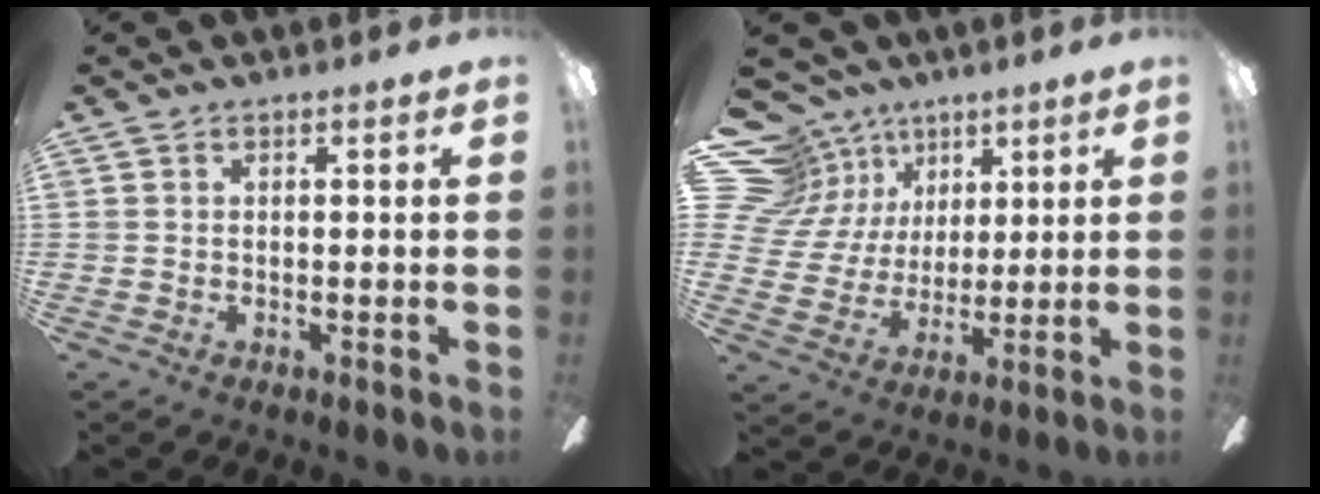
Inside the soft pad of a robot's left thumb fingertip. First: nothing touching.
{"total": 13.1, "force": [7.0, 10.8, 2.5], "torque": [-0.088, -0.040, 0.144]}